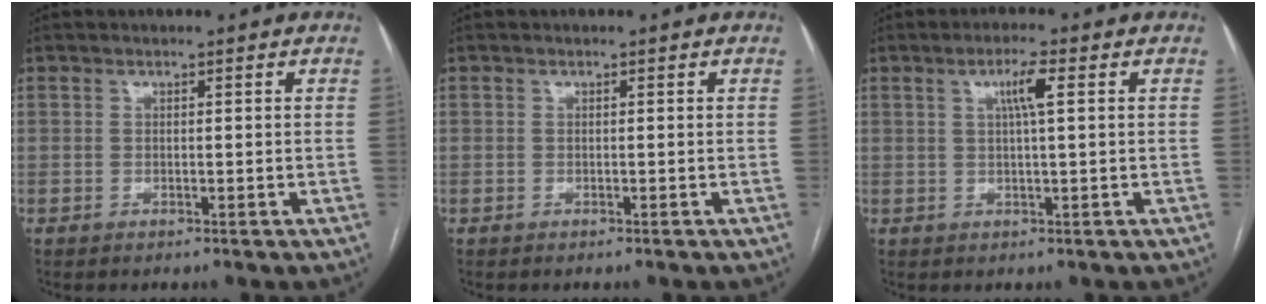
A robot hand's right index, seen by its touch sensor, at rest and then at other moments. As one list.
[{"total": 0.0}, {"total": 3.8, "force": [1.2, -0.1, 3.6], "torque": [-0.065, 0.004, 0.020]}]